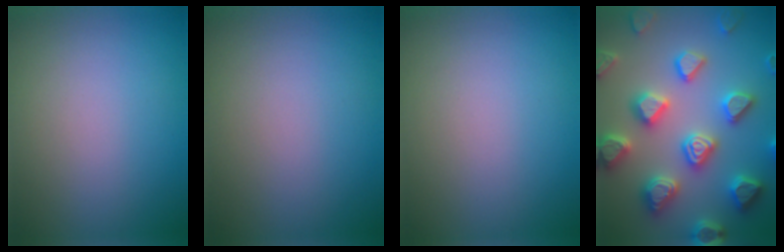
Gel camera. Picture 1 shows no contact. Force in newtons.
{"total": 0.0}
{"total": 0.0}
{"total": 7.3, "press": 7.1, "slide": 1.6}